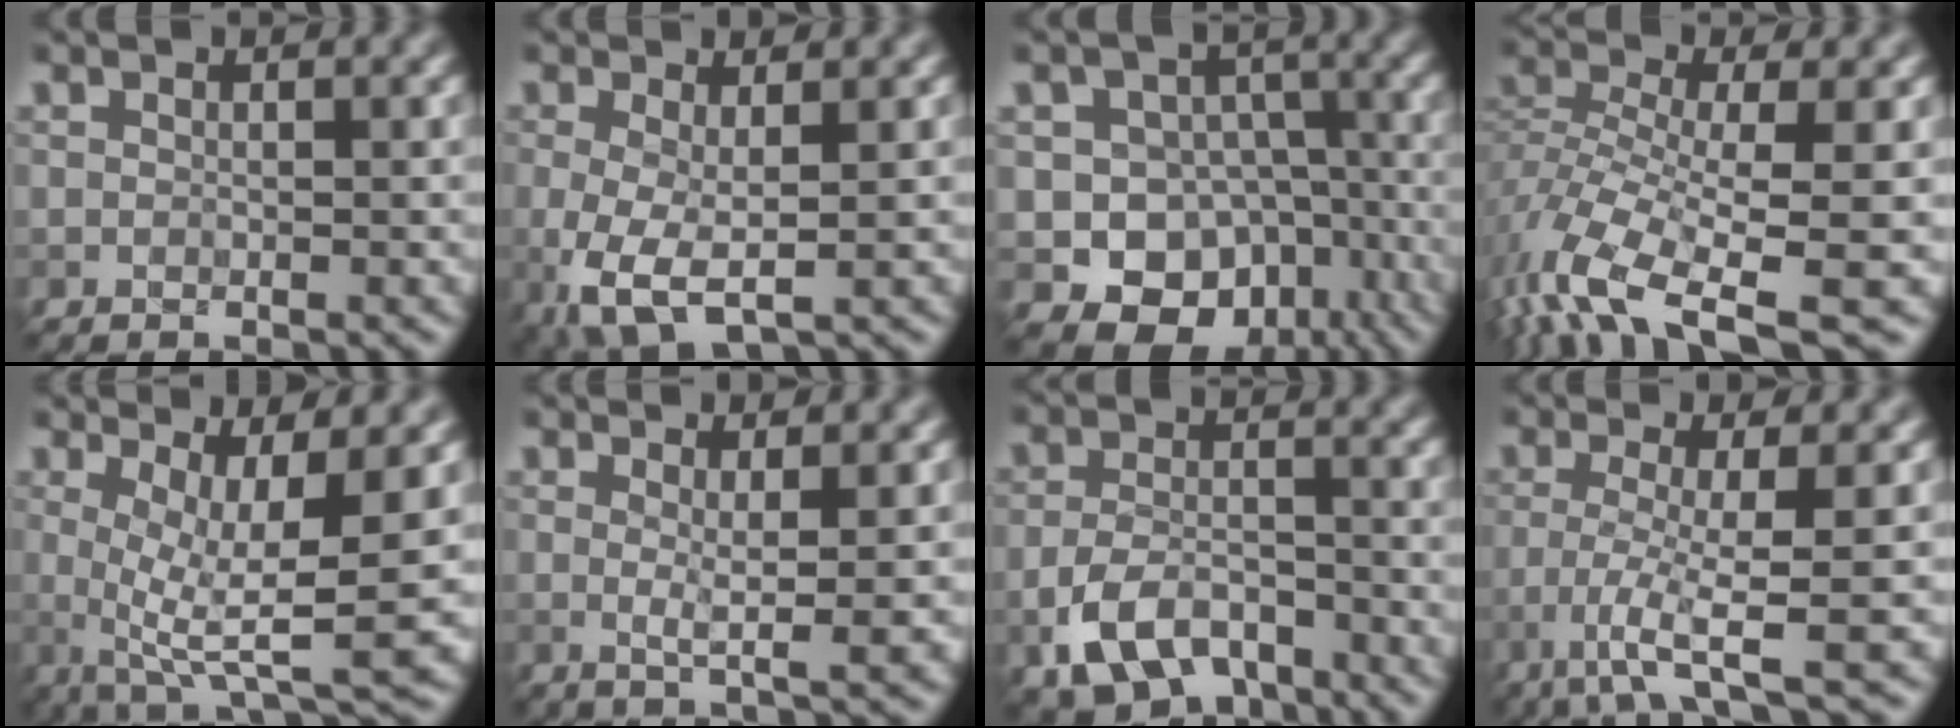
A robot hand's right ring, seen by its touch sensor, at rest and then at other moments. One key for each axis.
{"total": 4.6, "fx": -0.8, "fy": 2.0, "fz": 4.1, "tx": -0.107, "ty": -0.016, "tz": -0.013}
{"total": 11.5, "fx": -4.7, "fy": 9.6, "fz": 4.1, "tx": -0.047, "ty": 0.000, "tz": -0.081}
{"total": 9.9, "fx": -5.3, "fy": 3.7, "fz": 7.5, "tx": -0.159, "ty": -0.011, "tz": -0.104}
{"total": 7.3, "fx": 0.6, "fy": 1.9, "fz": 7.1, "tx": -0.115, "ty": -0.006, "tz": 0.011}
{"total": 2.5, "fx": 0.9, "fy": 0.4, "fz": 2.4, "tx": -0.040, "ty": -0.009, "tz": 0.014}
{"total": 6.2, "fx": -3.7, "fy": 3.3, "fz": 3.6, "tx": -0.069, "ty": -0.001, "tz": -0.073}
{"total": 4.7, "fx": -1.8, "fy": 0.4, "fz": 4.3, "tx": -0.082, "ty": -0.007, "tz": -0.045}